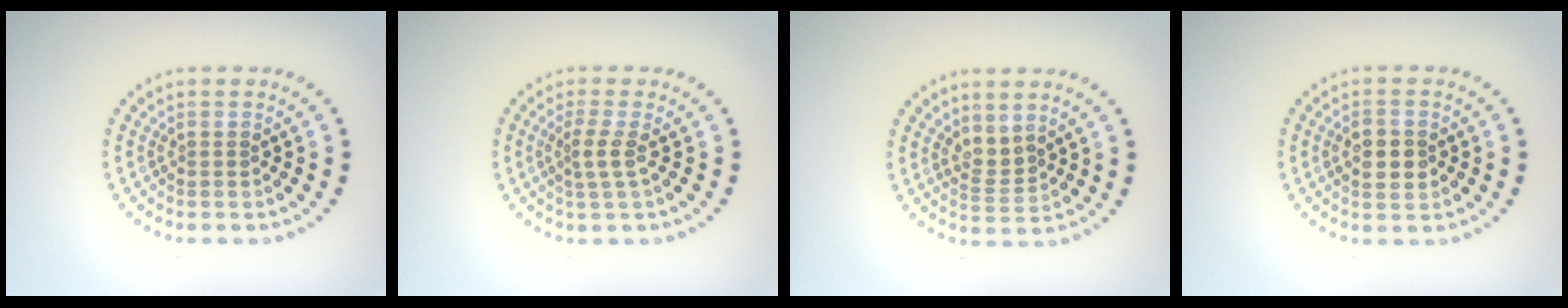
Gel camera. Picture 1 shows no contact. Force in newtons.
{"total": 1.8, "press": 1.2, "slide": 1.3}
{"total": 1.8, "press": 1.3, "slide": 1.3}
{"total": 2.9, "press": 2.9, "slide": 0.1}